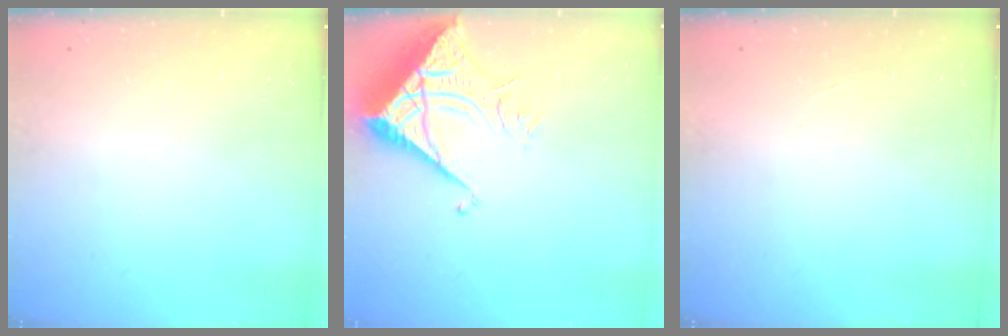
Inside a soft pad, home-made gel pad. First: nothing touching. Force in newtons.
{"total": 8.4, "press": 8.4, "slide": 1.0}
{"total": 1.5, "press": 1.5, "slide": 0.1}